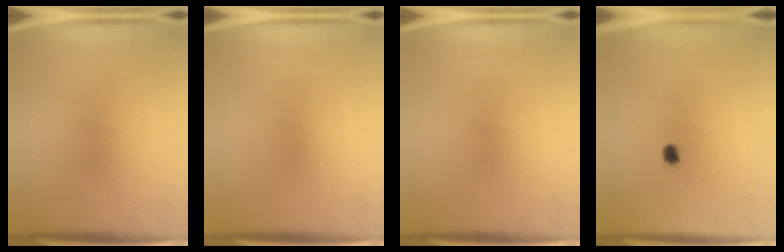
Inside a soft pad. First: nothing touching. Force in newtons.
{"total": 0.0}
{"total": 0.0}
{"total": 1.7}